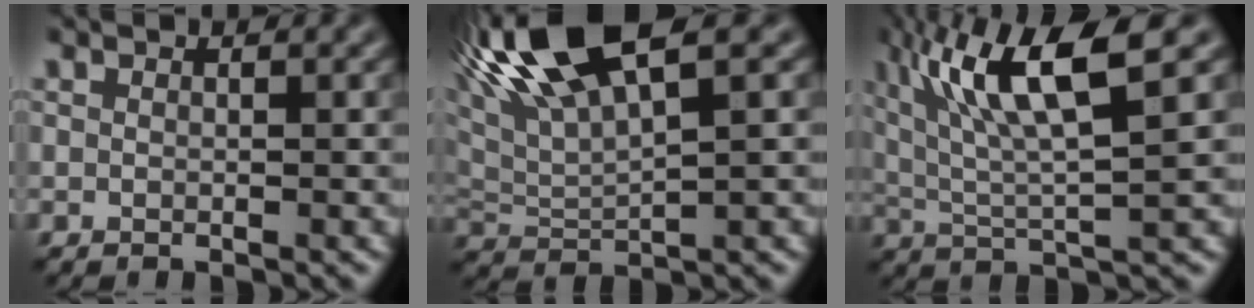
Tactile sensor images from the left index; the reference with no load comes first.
{"total": 10.5, "force": [5.9, 3.2, 8.1], "torque": [-0.166, 0.035, 0.102]}
{"total": 9.7, "force": [4.3, 2.1, 8.5], "torque": [-0.148, 0.010, 0.077]}